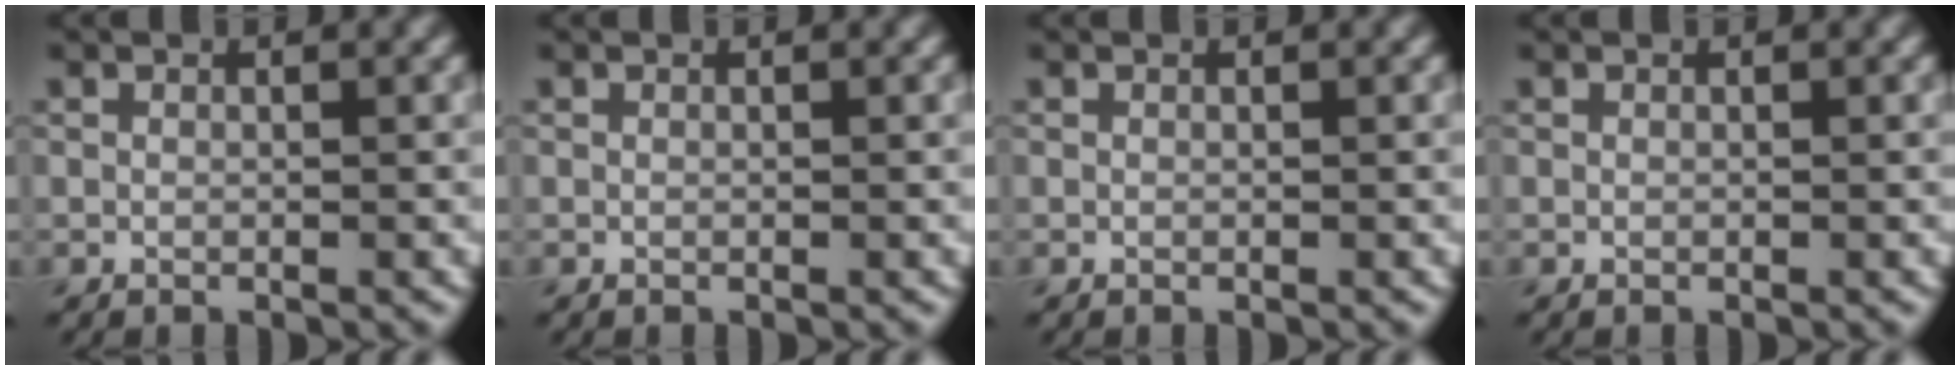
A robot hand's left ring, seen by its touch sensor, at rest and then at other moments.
{"total": 0.0}
{"total": 0.0}
{"total": 0.0}